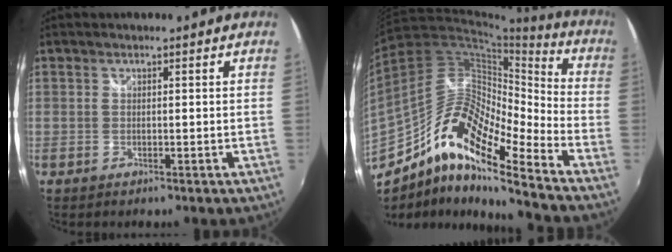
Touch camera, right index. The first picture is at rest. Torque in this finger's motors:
{"motor_torque": [0.87, -0.82, 0.51, 0.10]}